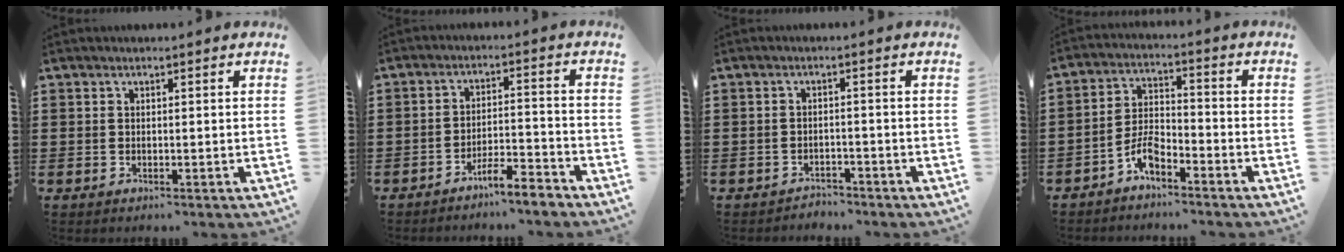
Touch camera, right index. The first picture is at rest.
{"total": 5.0, "force": [-4.6, 0.1, 1.9], "torque": [-0.041, -0.003, -0.091]}
{"total": 2.1, "force": [-2.1, 0.3, -0.1], "torque": [-0.007, 0.000, -0.046]}
{"total": 5.0, "force": [-3.6, 2.0, 2.8], "torque": [-0.070, 0.006, -0.076]}